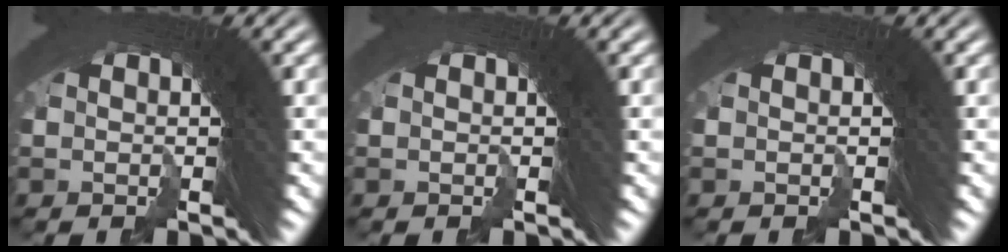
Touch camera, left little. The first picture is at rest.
{"total": 0.0}
{"total": 0.0}